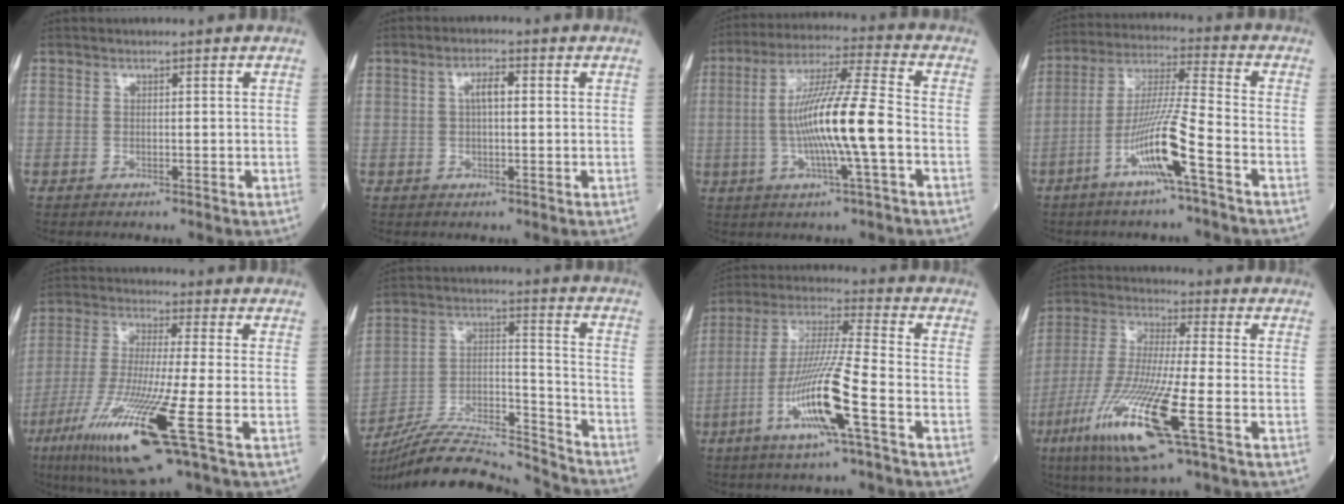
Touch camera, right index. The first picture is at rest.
{"total": 2.9, "force": [0.5, 0.9, 2.7], "torque": [-0.051, 0.007, 0.008]}
{"total": 13.3, "force": [-2.2, -0.1, 13.1], "torque": [-0.244, 0.004, -0.046]}
{"total": 11.2, "force": [-5.1, -0.8, 9.9], "torque": [-0.192, 0.000, -0.101]}
{"total": 16.7, "force": [-7.2, 0.1, 15.1], "torque": [-0.318, -0.047, -0.137]}
{"total": 20.9, "force": [-20.0, 0.3, 5.8], "torque": [-0.132, 0.008, -0.331]}
{"total": 13.8, "force": [-5.5, -0.4, 12.6], "torque": [-0.252, -0.009, -0.109]}
{"total": 16.9, "force": [-7.0, 1.1, 15.3], "torque": [-0.332, -0.033, -0.134]}